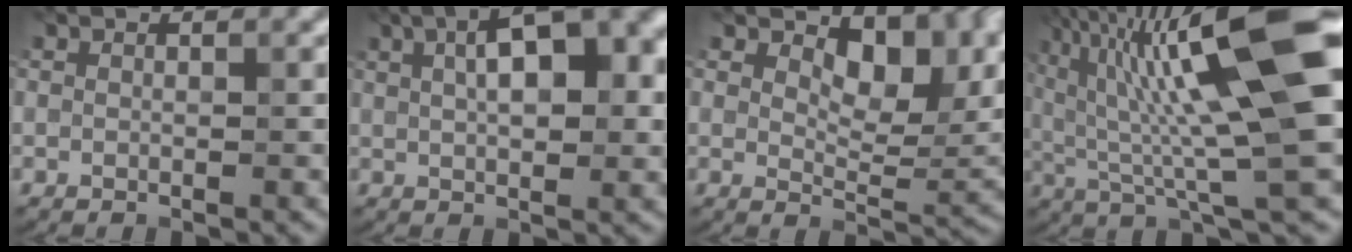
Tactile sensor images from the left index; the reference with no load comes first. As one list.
[{"total": 8.7, "force": [2.4, 3.2, 7.7], "torque": [-0.106, 0.026, 0.052]}, {"total": 8.1, "force": [3.9, 4.0, 5.9], "torque": [-0.090, 0.009, 0.086]}, {"total": 13.3, "force": [2.9, 2.2, 12.8], "torque": [-0.224, 0.020, 0.076]}]